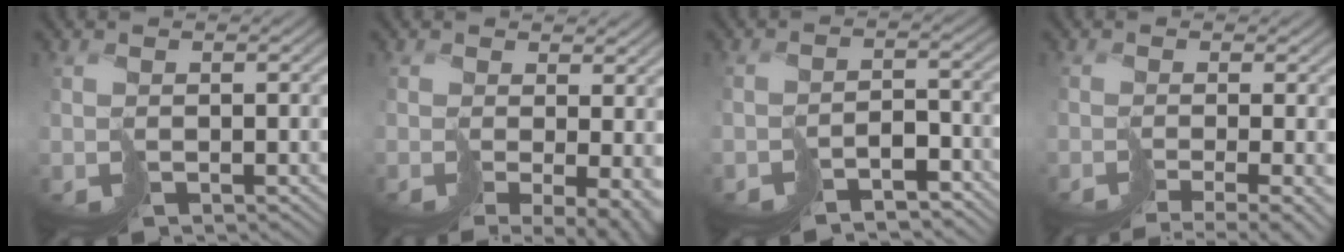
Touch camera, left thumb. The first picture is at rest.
{"total": 8.2, "force": [-2.3, 3.1, 7.2], "torque": [-0.124, -0.037, -0.004]}
{"total": 5.0, "force": [-4.7, 1.3, 1.0], "torque": [-0.003, -0.012, -0.075]}
{"total": 6.0, "force": [-4.3, 0.7, 4.1], "torque": [-0.058, -0.019, -0.038]}